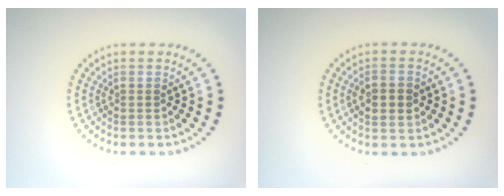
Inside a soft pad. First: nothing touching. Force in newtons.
{"total": 2.5, "press": 2.4, "slide": 0.2}